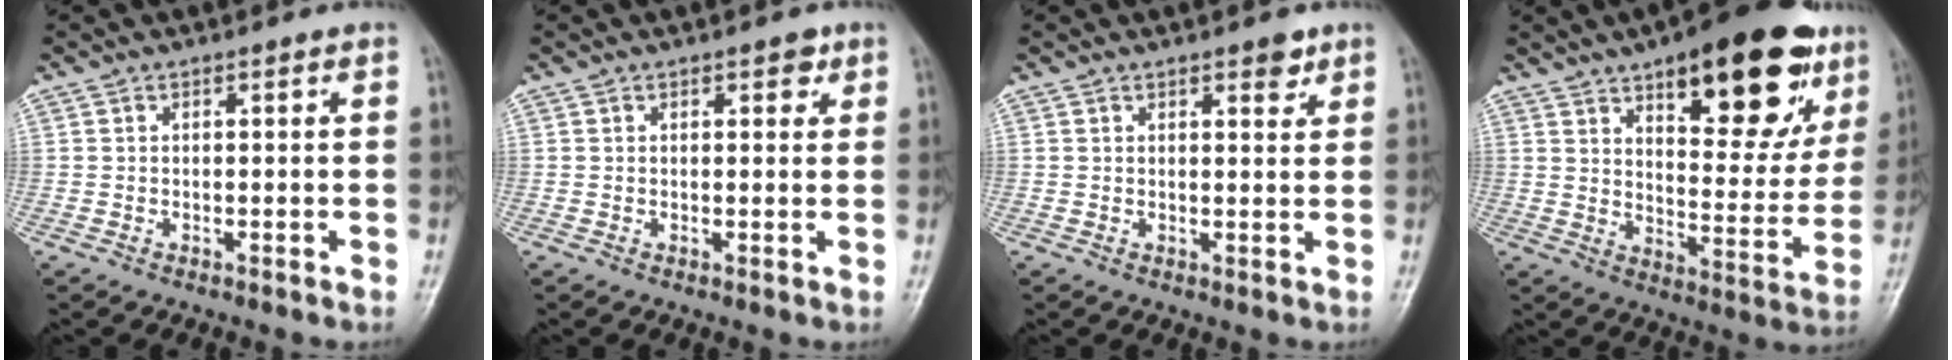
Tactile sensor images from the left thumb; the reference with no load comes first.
{"total": 2.3, "force": [1.2, 1.2, 1.5], "torque": [-0.005, -0.003, 0.013]}
{"total": 3.0, "force": [2.0, 1.2, 1.9], "torque": [-0.014, -0.010, 0.026]}
{"total": 24.8, "force": [13.6, 9.8, 18.4], "torque": [-0.206, -0.039, 0.197]}